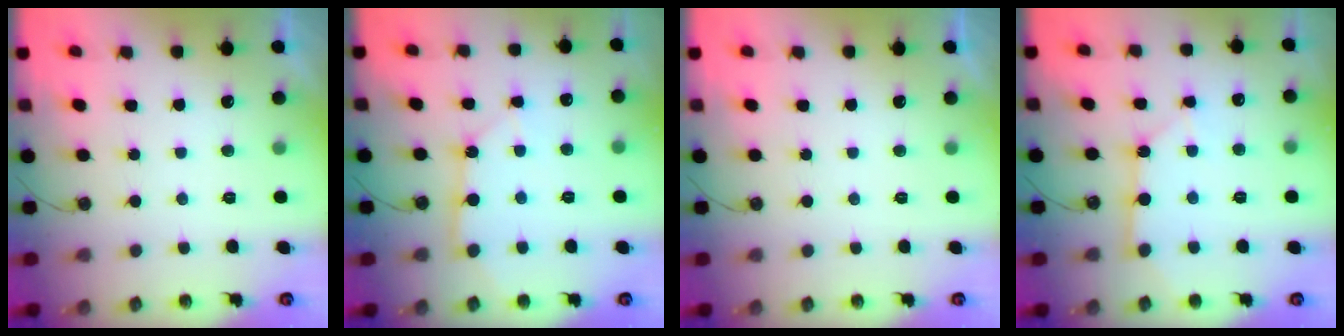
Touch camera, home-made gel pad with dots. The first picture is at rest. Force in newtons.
{"total": 8.5, "press": 8.4, "slide": 0.8}
{"total": 0.0}
{"total": 5.1, "press": 5.1, "slide": 0.4}